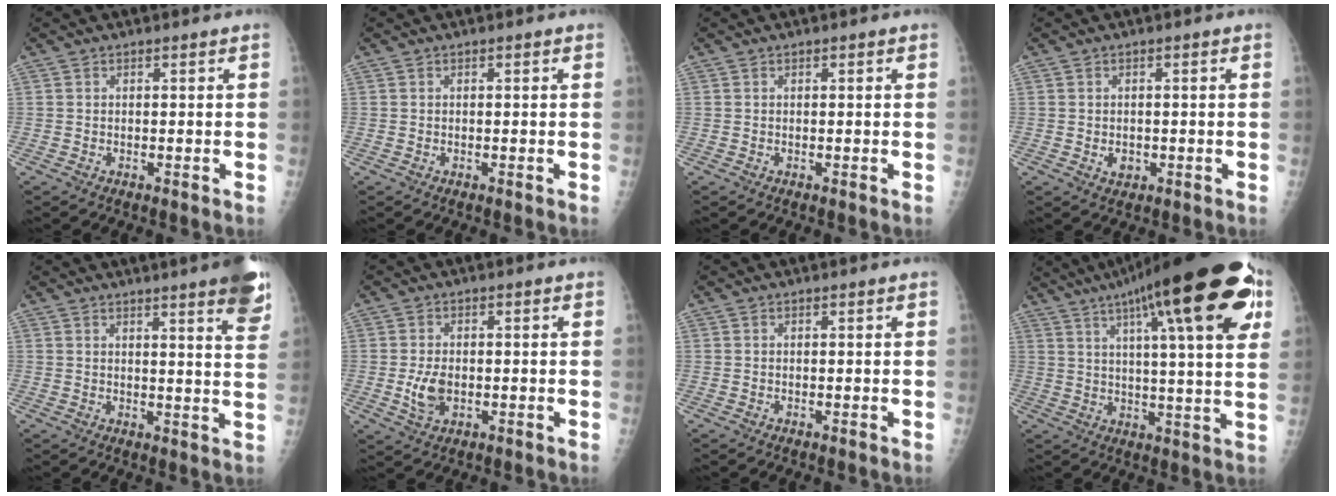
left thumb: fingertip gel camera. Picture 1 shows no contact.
{"total": 0.0}
{"total": 0.0}
{"total": 2.0, "force": [-0.5, 1.6, 1.0], "torque": [-0.007, 0.001, -0.002]}
{"total": 10.6, "force": [6.8, 1.2, 8.0], "torque": [-0.081, -0.028, 0.070]}
{"total": 4.7, "force": [-0.9, 2.9, 3.5], "torque": [-0.067, -0.001, -0.012]}
{"total": 0.0}
{"total": 26.7, "force": [12.6, 5.9, 22.8], "torque": [-0.326, -0.003, 0.180]}